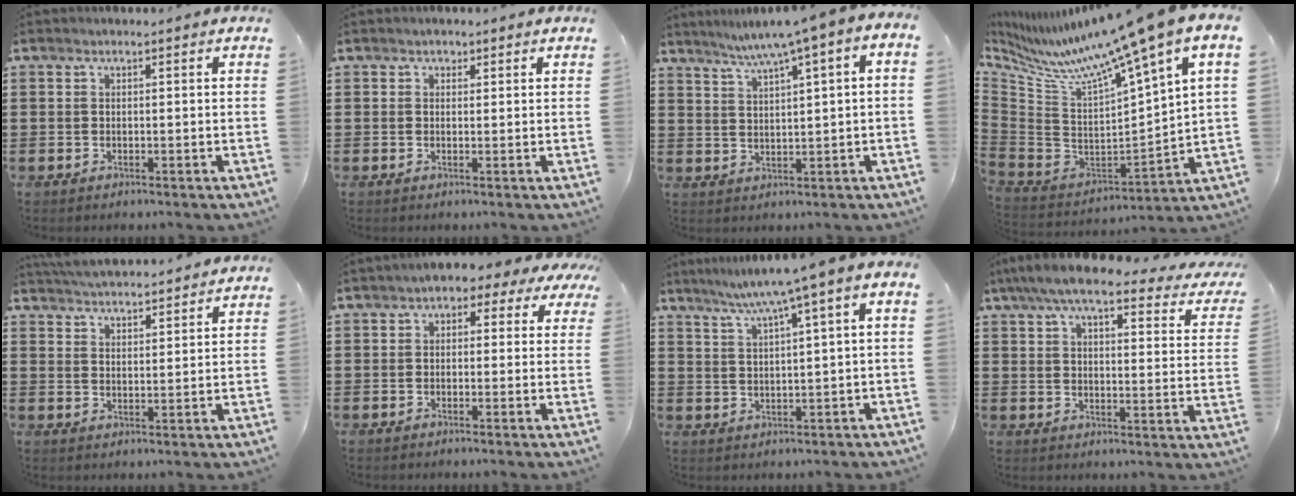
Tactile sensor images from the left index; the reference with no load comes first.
{"total": 1.0, "force": [0.6, 0.8, 0.1], "torque": [0.002, 0.001, 0.010]}
{"total": 4.3, "force": [2.6, 0.0, 3.4], "torque": [-0.075, -0.015, 0.037]}
{"total": 10.8, "force": [8.1, -1.7, 6.9], "torque": [-0.148, -0.069, 0.117]}
{"total": 4.2, "force": [4.2, -0.1, 0.2], "torque": [-0.018, -0.019, 0.075]}
{"total": 2.5, "force": [0.3, 1.8, 1.6], "torque": [-0.030, 0.005, -0.003]}
{"total": 5.4, "force": [2.9, 0.1, 4.6], "torque": [-0.098, -0.012, 0.042]}
{"total": 8.6, "force": [7.2, 1.1, 4.6], "torque": [-0.107, -0.029, 0.126]}